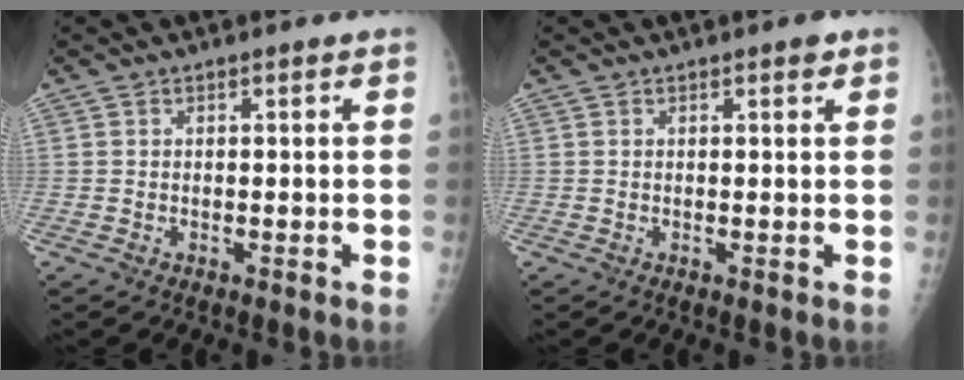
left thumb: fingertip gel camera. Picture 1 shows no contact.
{"total": 1.0, "force": [0.6, 0.3, 0.7], "torque": [-0.008, -0.001, 0.006]}